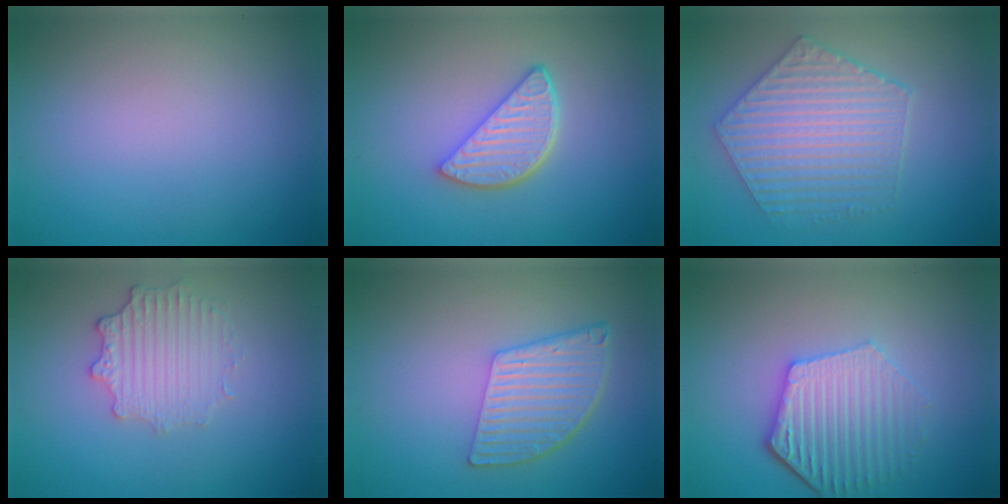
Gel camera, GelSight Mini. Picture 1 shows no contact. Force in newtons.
{"total": 3.9, "press": 3.2, "slide": 2.3}
{"total": 5.6, "press": 4.6, "slide": 3.1}
{"total": 2.6, "press": 2.5, "slide": 0.9}
{"total": 5.2, "press": 3.8, "slide": 3.6}
{"total": 5.4, "press": 4.2, "slide": 3.4}